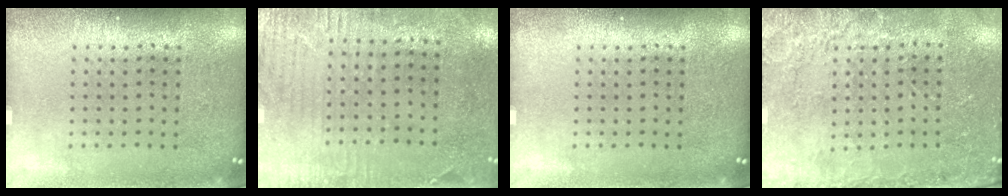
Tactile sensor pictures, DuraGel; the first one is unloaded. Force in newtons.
{"total": 2.9, "press": 2.4, "slide": 1.7}
{"total": 0.0}
{"total": 2.4, "press": 2.4, "slide": 0.6}